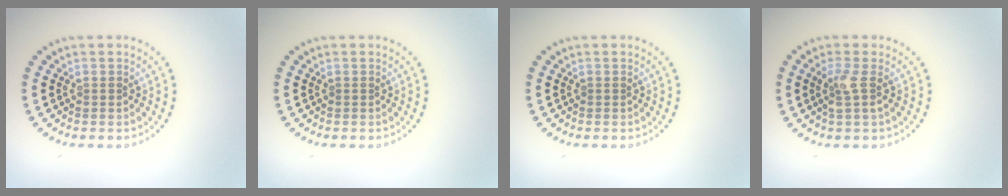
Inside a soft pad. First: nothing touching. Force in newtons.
{"total": 0.0}
{"total": 0.0}
{"total": 1.9, "press": 1.5, "slide": 1.2}